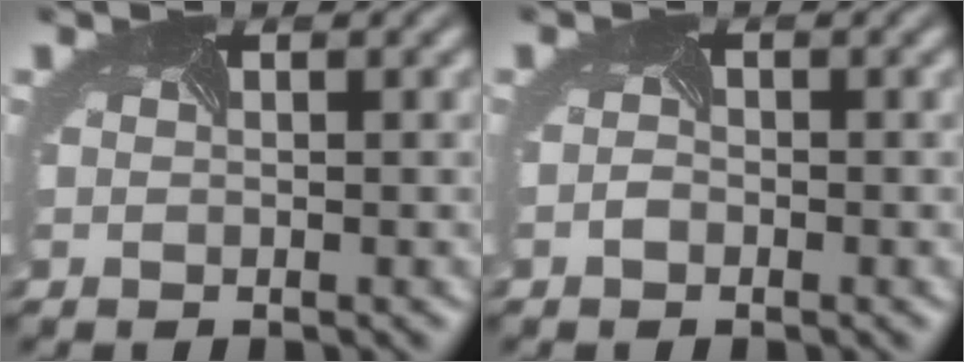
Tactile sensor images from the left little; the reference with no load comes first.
{"total": 0.7, "force": [-0.7, 0.1, 0.0], "torque": [-0.008, 0.001, -0.013]}